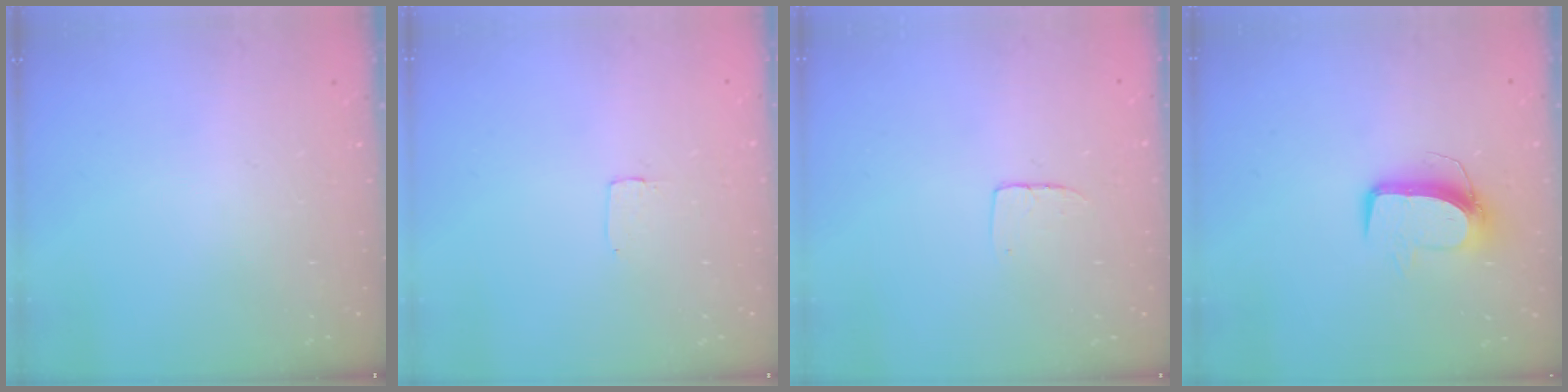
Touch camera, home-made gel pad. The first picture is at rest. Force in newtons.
{"total": 1.7, "press": 1.7, "slide": 0.1}
{"total": 3.8, "press": 3.8, "slide": 0.2}
{"total": 10.0, "press": 10.0, "slide": 0.3}